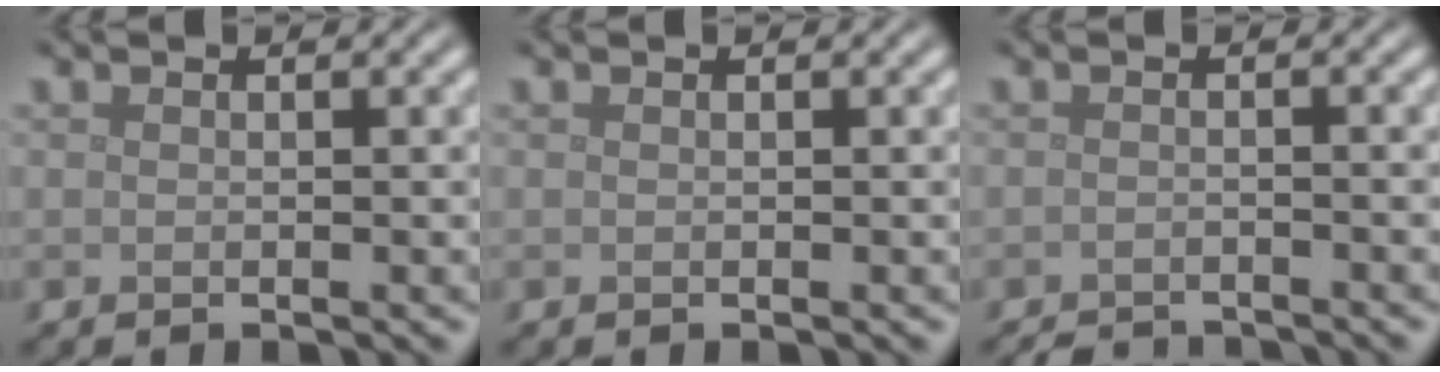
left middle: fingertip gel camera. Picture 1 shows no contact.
{"total": 0.0}
{"total": 3.0, "force": [-2.9, 0.4, 0.7], "torque": [-0.008, -0.006, -0.049]}